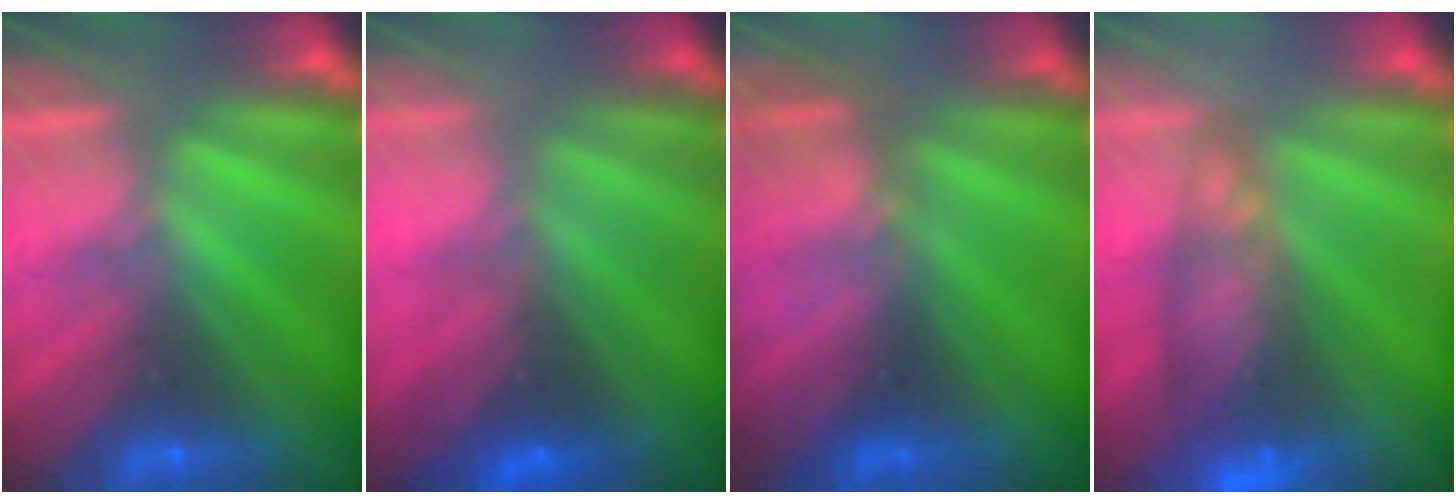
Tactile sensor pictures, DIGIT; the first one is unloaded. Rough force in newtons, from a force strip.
{"total": 2.9}
{"total": 2.7}
{"total": 6.9}